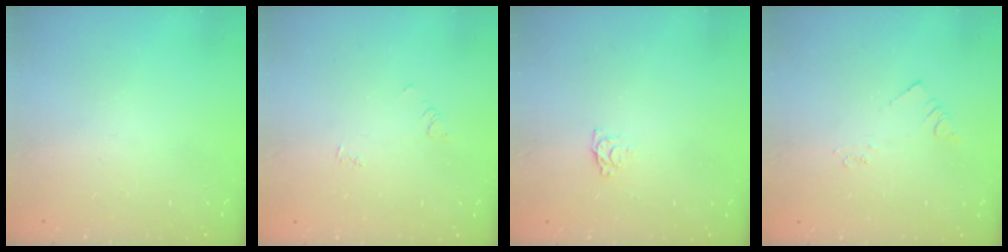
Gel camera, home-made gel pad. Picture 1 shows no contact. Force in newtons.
{"total": 3.1, "press": 3.1, "slide": 0.4}
{"total": 3.2, "press": 3.1, "slide": 0.3}
{"total": 2.1, "press": 2.1, "slide": 0.3}